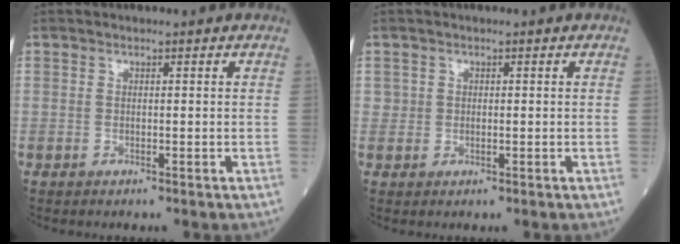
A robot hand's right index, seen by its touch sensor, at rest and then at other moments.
{"total": 1.0, "force": [0.2, 0.9, 0.3], "torque": [-0.001, 0.000, 0.001]}